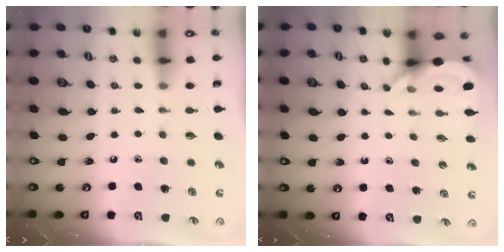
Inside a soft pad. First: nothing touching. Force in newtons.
{"total": 4.4, "press": 4.4, "slide": 0.2}